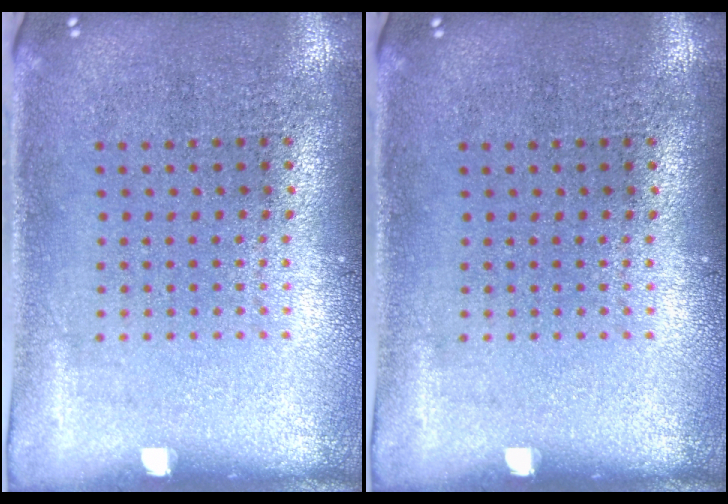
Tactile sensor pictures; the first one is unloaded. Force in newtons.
{"total": 0.0}